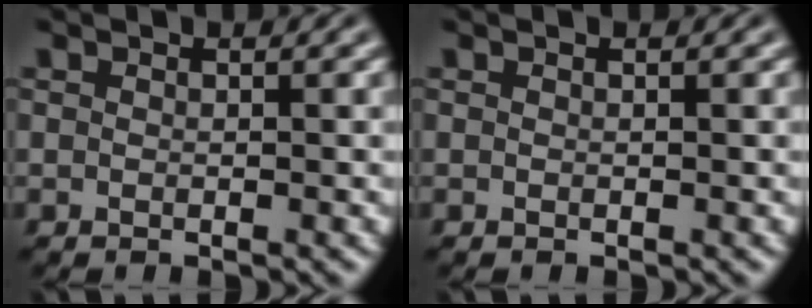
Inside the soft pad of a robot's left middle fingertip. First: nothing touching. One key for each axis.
{"total": 0.0}